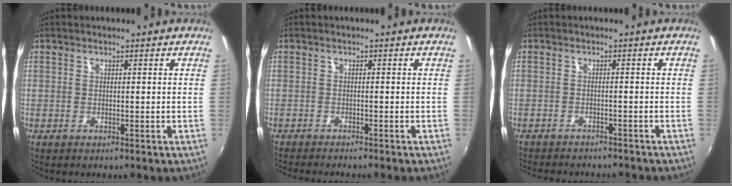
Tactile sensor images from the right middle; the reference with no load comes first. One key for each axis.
{"total": 4.1, "fx": -3.8, "fy": -0.1, "fz": 1.6, "tx": -0.039, "ty": -0.014, "tz": -0.064}
{"total": 7.9, "fx": -7.1, "fy": 1.9, "fz": 2.6, "tx": -0.065, "ty": -0.015, "tz": -0.103}